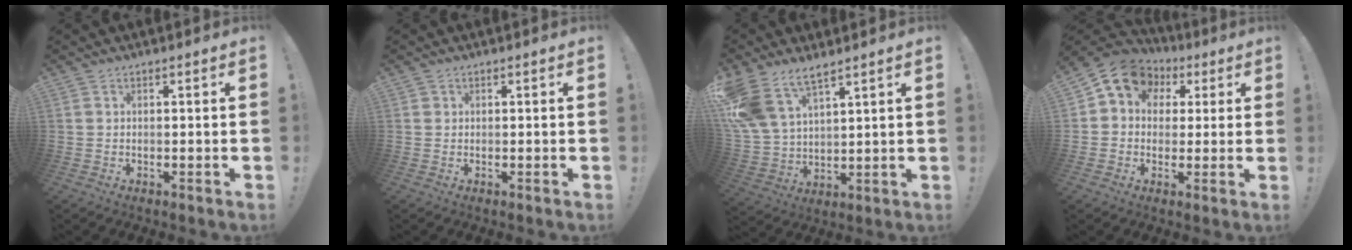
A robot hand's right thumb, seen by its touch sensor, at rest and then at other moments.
{"total": 0.8, "force": [0.5, 0.7, 0.0], "torque": [0.004, 0.000, 0.008]}
{"total": 13.2, "force": [9.2, 6.7, 6.6], "torque": [-0.157, -0.048, 0.181]}
{"total": 10.8, "force": [4.2, 8.8, 4.8], "torque": [-0.068, -0.014, 0.081]}